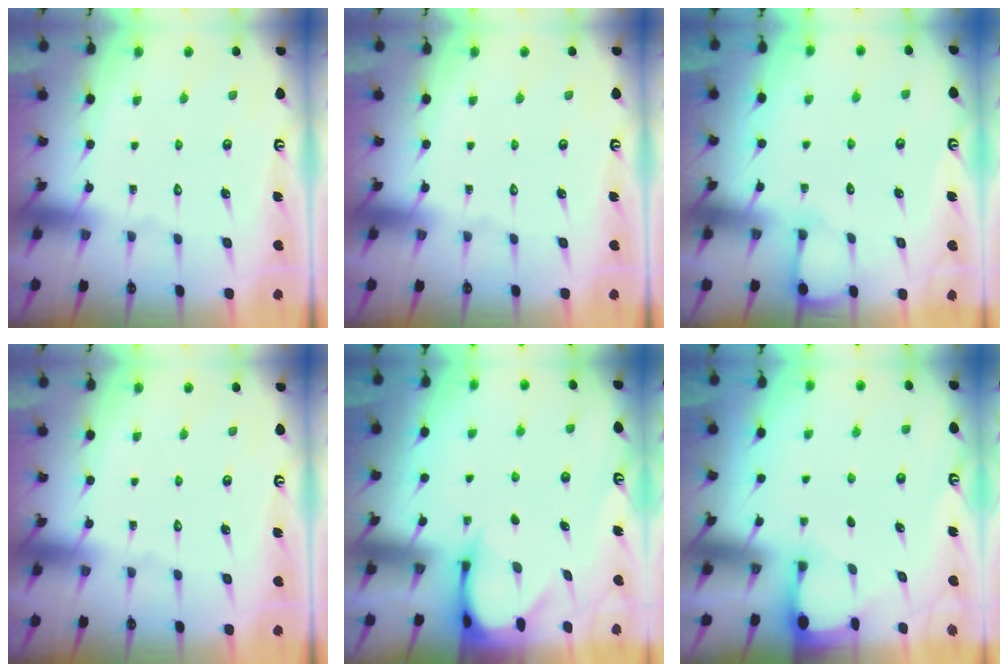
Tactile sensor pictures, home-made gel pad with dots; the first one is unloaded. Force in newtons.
{"total": 0.0}
{"total": 4.5, "press": 4.5, "slide": 0.6}
{"total": 0.0}
{"total": 3.4, "press": 3.4, "slide": 0.3}
{"total": 2.0, "press": 2.0, "slide": 0.4}